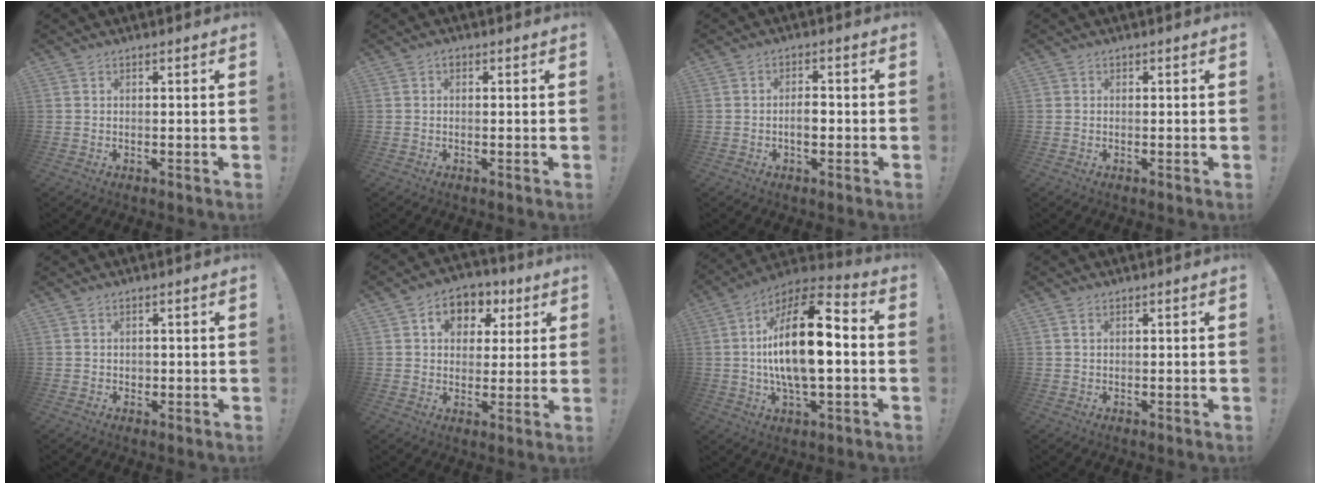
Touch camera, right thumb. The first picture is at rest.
{"total": 0.7, "force": [0.2, 0.5, 0.4], "torque": [-0.001, 0.001, 0.000]}
{"total": 4.0, "force": [-1.3, 2.1, 3.1], "torque": [-0.043, 0.007, -0.025]}
{"total": 0.7, "force": [0.3, 0.6, 0.1], "torque": [0.001, 0.000, 0.006]}
{"total": 1.1, "force": [-0.1, 1.0, 0.1], "torque": [0.000, 0.002, -0.004]}
{"total": 9.0, "force": [3.1, 7.4, 4.1], "torque": [-0.049, -0.009, 0.058]}
{"total": 20.1, "force": [0.2, 7.6, 18.6], "torque": [-0.332, -0.002, -0.005]}
{"total": 0.8, "force": [0.5, 0.5, 0.4], "torque": [-0.003, -0.002, 0.008]}